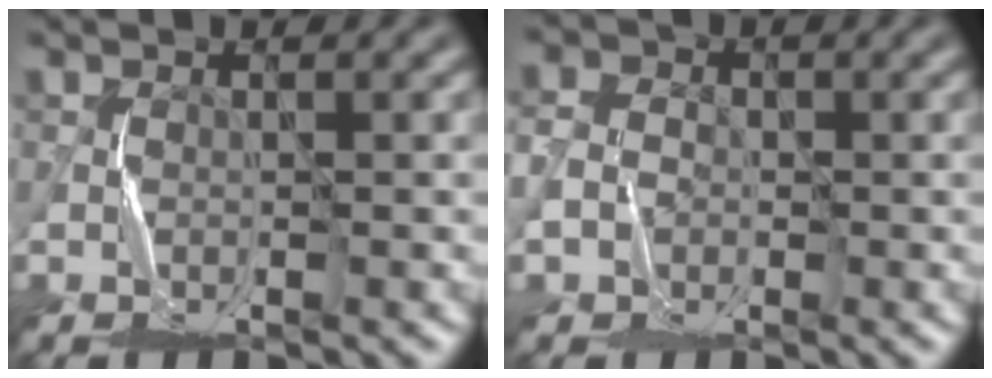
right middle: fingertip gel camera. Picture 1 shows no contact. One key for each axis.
{"total": 2.8, "fx": -0.7, "fy": 2.3, "fz": 1.3, "tx": -0.023, "ty": 0.001, "tz": -0.016}